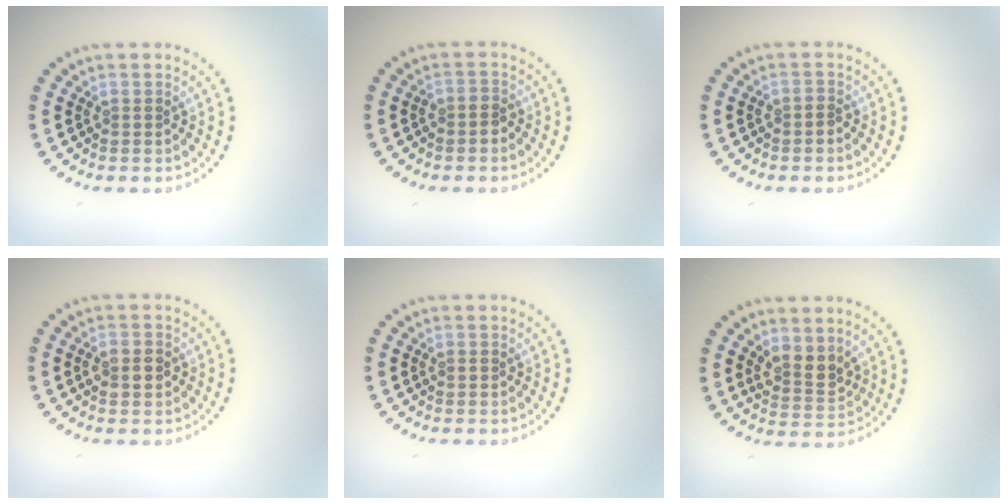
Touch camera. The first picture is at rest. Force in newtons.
{"total": 1.0, "press": 0.7, "slide": 0.6}
{"total": 0.6, "press": 0.4, "slide": 0.5}
{"total": 2.6, "press": 2.6, "slide": 0.1}
{"total": 0.6, "press": 0.6, "slide": 0.1}
{"total": 2.6, "press": 2.4, "slide": 1.2}